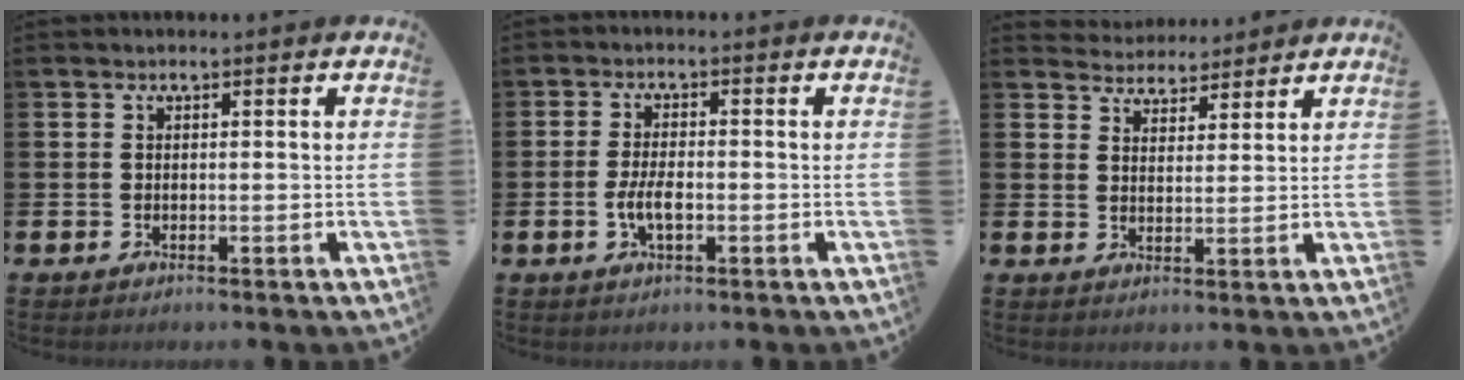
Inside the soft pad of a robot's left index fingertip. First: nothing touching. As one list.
[{"total": 3.5, "force": [-0.8, 1.4, 3.1], "torque": [-0.063, 0.001, -0.017]}, {"total": 4.1, "force": [3.9, 1.1, -0.5], "torque": [-0.004, -0.022, 0.071]}]